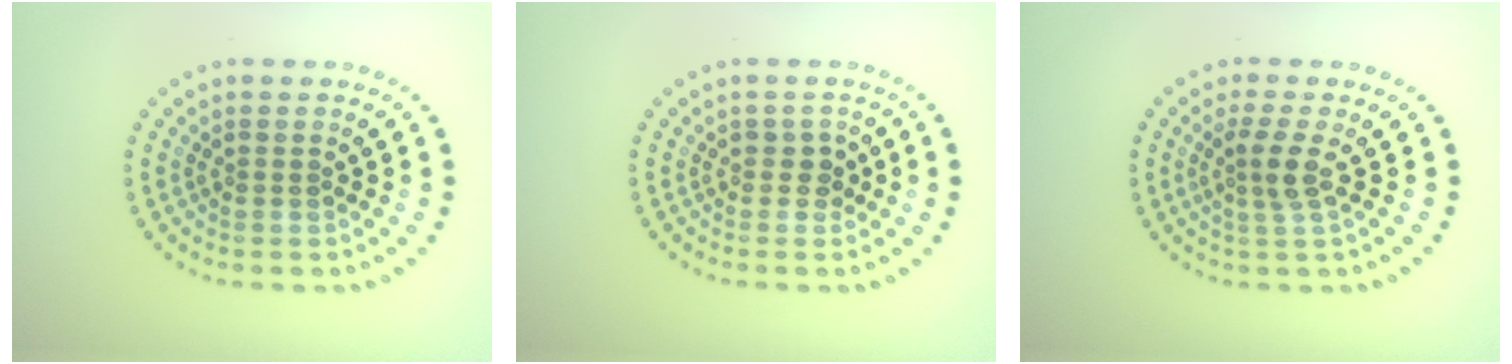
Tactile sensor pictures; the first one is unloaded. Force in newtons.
{"total": 1.3, "press": 1.0, "slide": 0.7}
{"total": 2.2, "press": 1.8, "slide": 1.3}